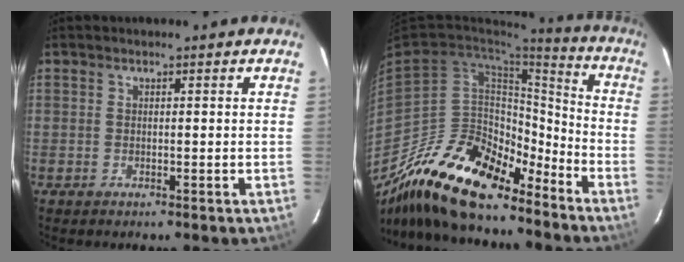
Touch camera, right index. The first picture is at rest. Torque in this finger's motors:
{"motor_torque": [0.74, -1.39, 0.38, 0.03]}